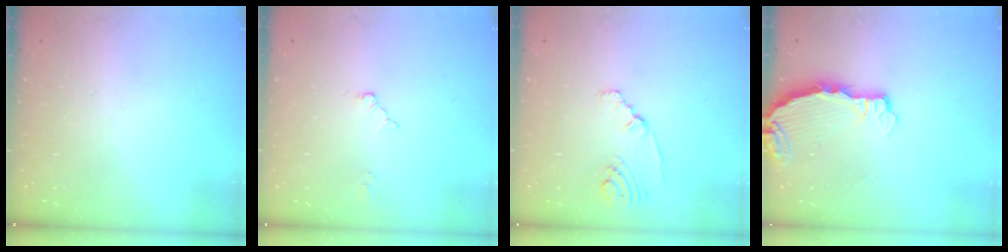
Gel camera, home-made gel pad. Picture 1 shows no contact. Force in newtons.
{"total": 2.6, "press": 2.6, "slide": 0.4}
{"total": 2.2, "press": 2.1, "slide": 0.6}
{"total": 3.7, "press": 3.7, "slide": 0.3}